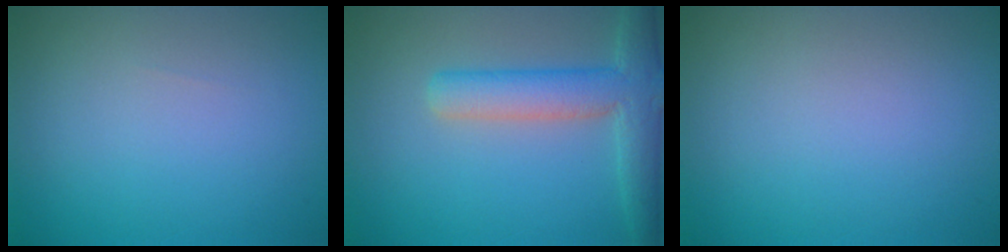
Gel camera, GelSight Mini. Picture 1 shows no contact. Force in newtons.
{"total": 5.5, "press": 5.5, "slide": 0.3}
{"total": 0.0}